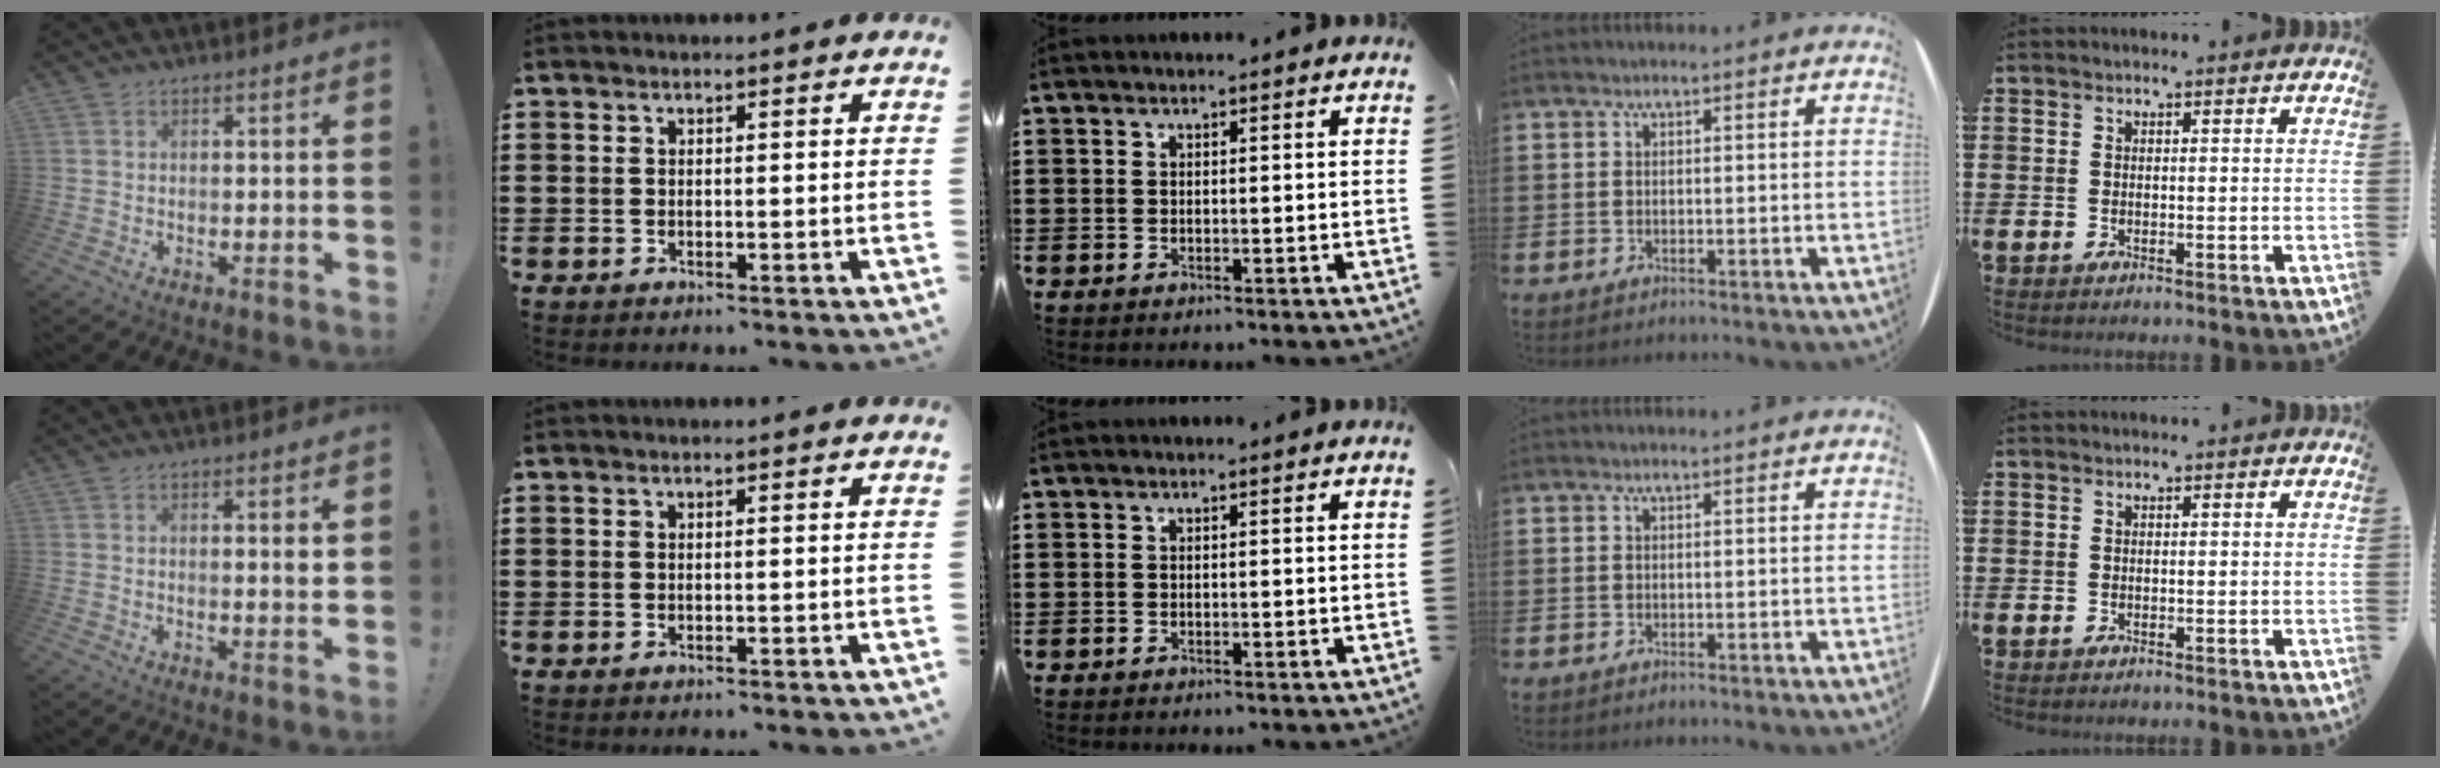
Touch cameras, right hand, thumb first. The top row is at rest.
{"thumb": {"total": 2.3, "force": [0.9, 0.0, 2.1], "torque": [-0.025, -0.007, 0.011]}}